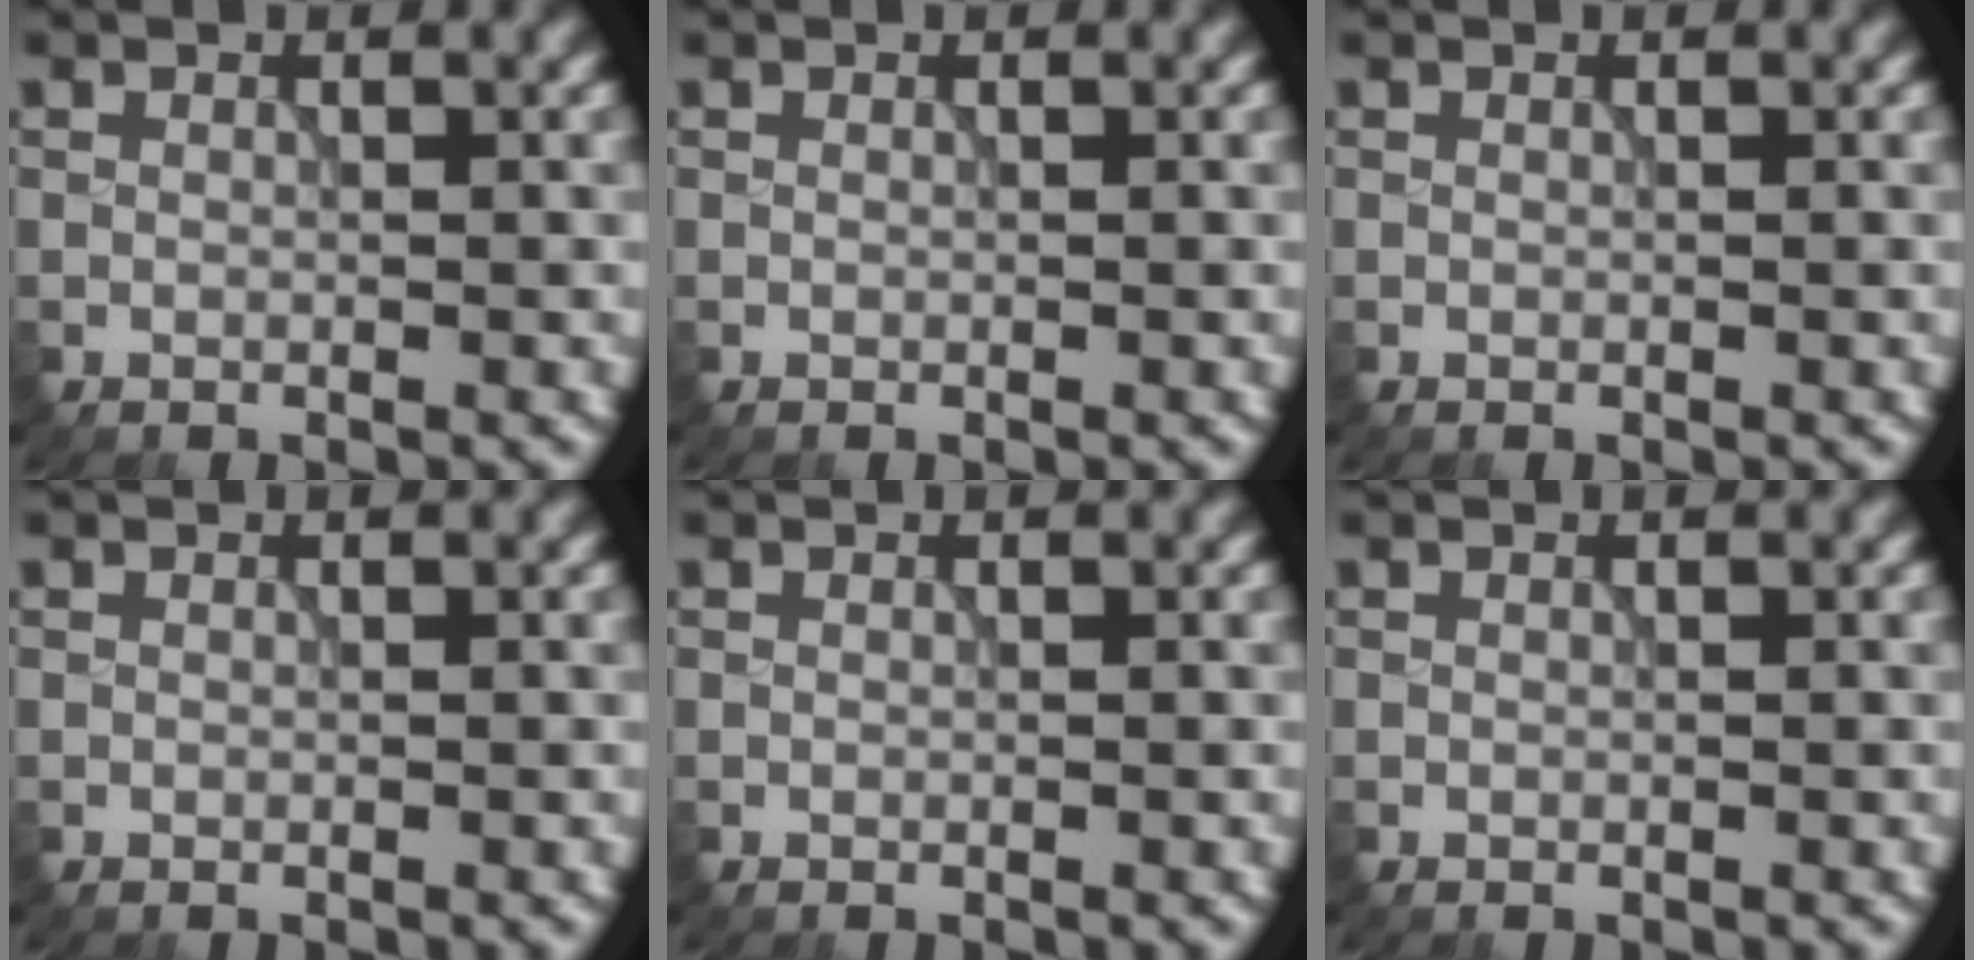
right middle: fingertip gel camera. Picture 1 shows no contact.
{"total": 0.0}
{"total": 0.0}
{"total": 0.0}
{"total": 0.0}
{"total": 0.0}